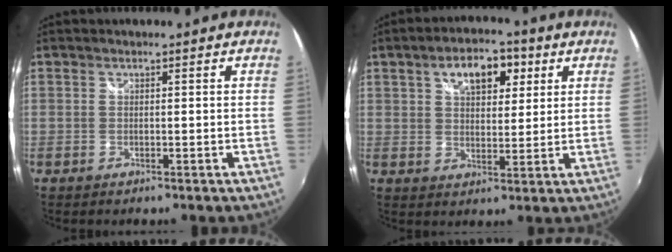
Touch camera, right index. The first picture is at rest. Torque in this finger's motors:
{"motor_torque": [0.40, 0.29, 0.18, 0.08]}